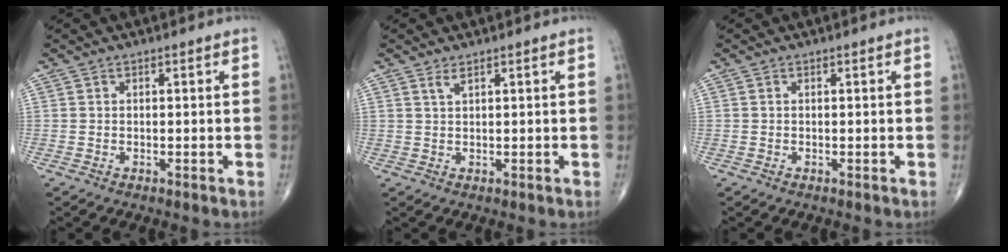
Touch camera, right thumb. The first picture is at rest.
{"total": 1.3, "force": [0.9, 0.2, 0.9], "torque": [-0.019, -0.002, 0.021]}
{"total": 0.0}